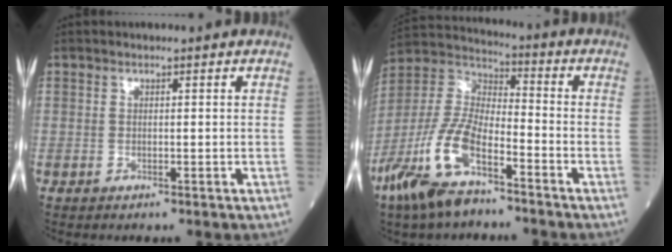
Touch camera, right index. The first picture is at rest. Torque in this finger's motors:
{"motor_torque": [1.44, -0.70, 0.78, 0.21]}